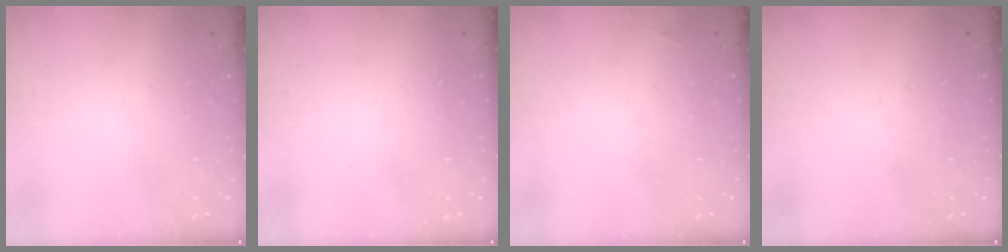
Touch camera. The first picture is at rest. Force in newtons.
{"total": 1.6, "press": 1.5, "slide": 0.1}
{"total": 1.3, "press": 1.3, "slide": 0.2}
{"total": 0.0}